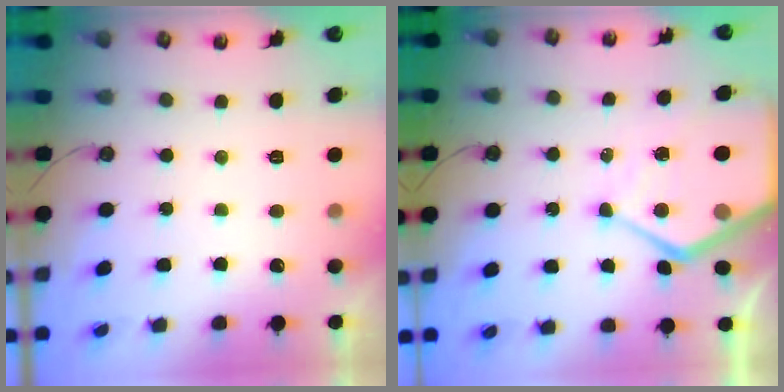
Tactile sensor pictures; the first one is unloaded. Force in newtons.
{"total": 11.5, "press": 11.5, "slide": 1.1}